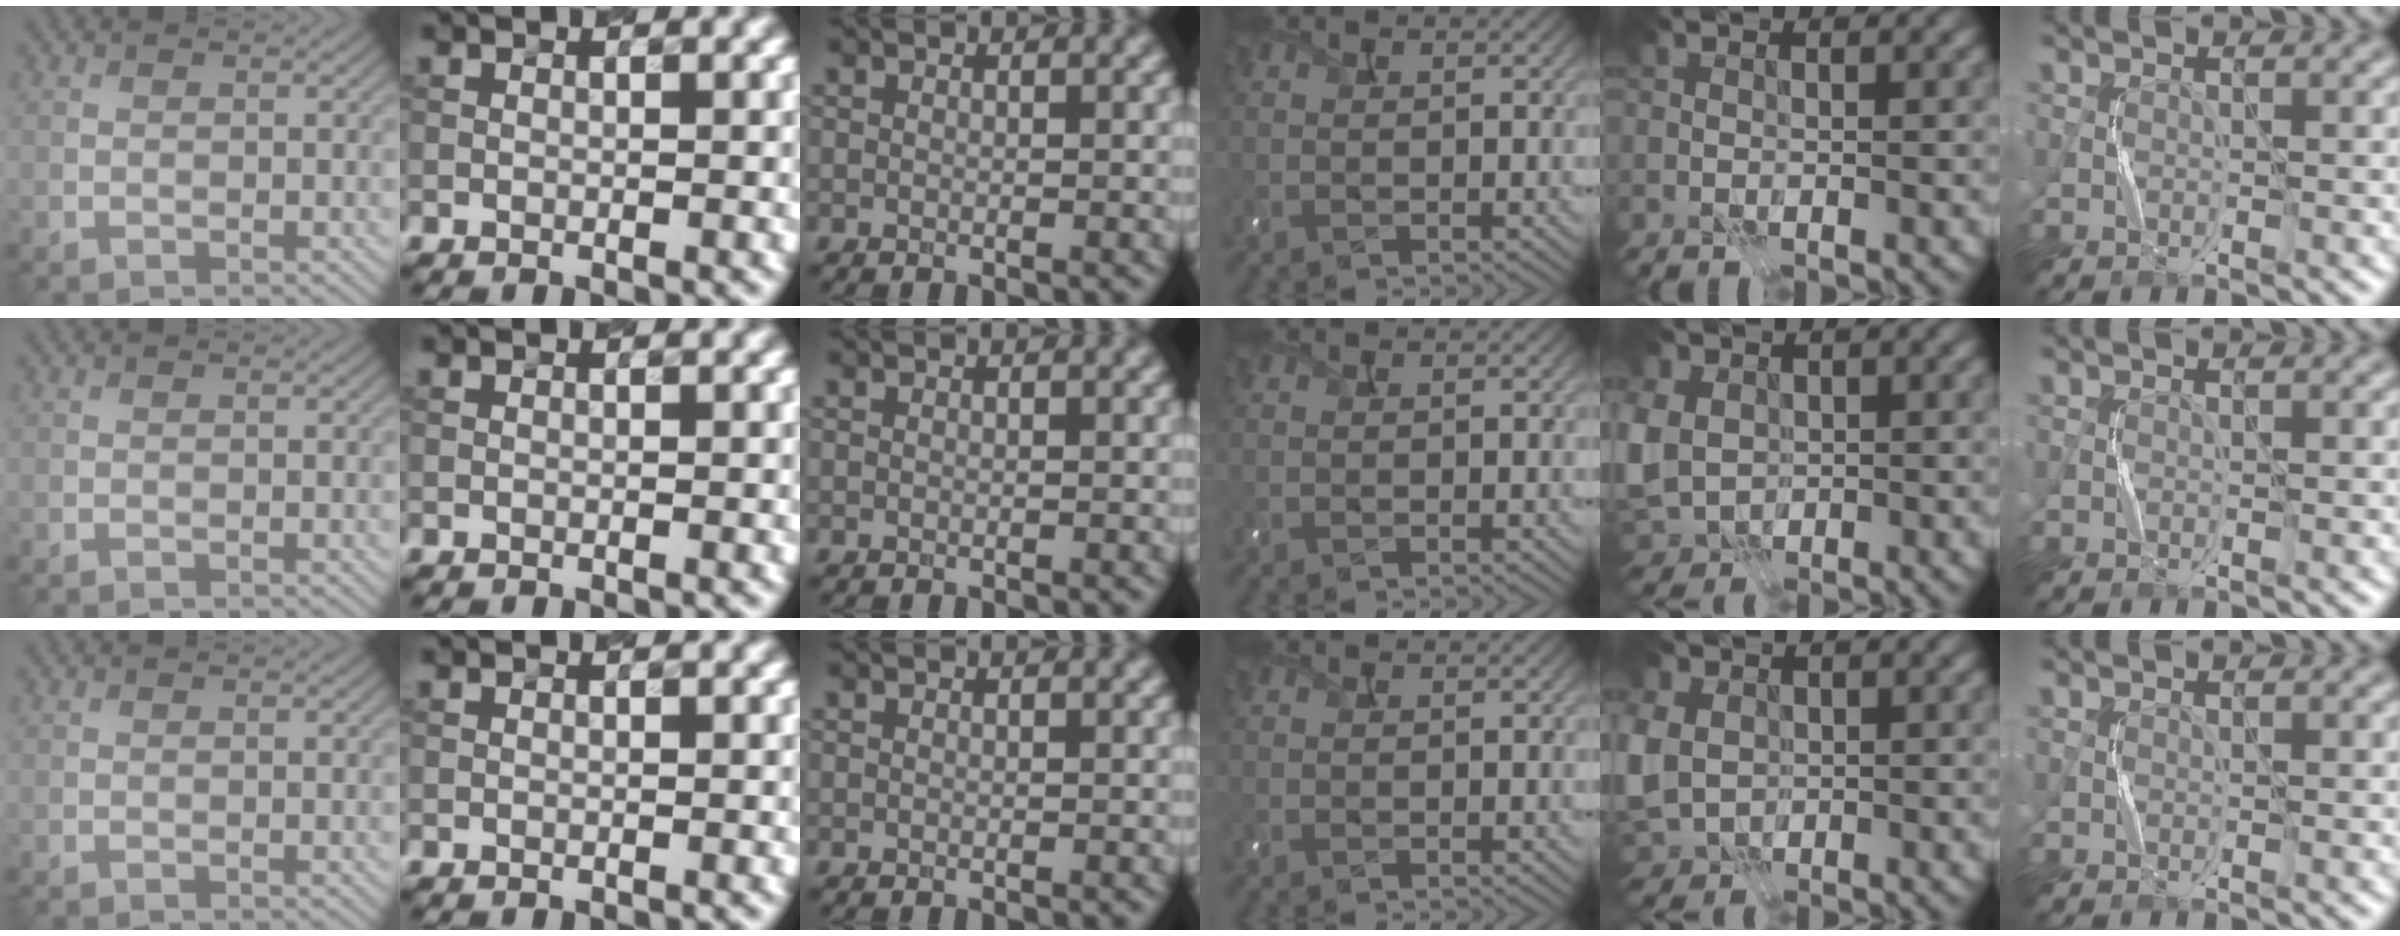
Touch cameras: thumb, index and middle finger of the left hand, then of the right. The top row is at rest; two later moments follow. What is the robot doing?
{"motion": "press", "object": "camera"}